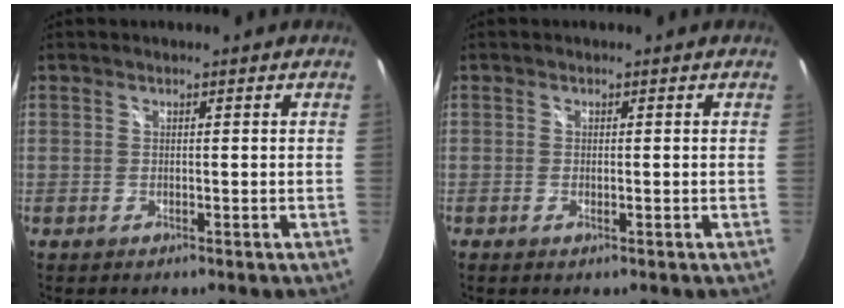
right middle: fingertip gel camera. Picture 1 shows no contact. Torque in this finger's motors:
{"motor_torque": [-0.04, 0.00, 0.02, -0.01]}